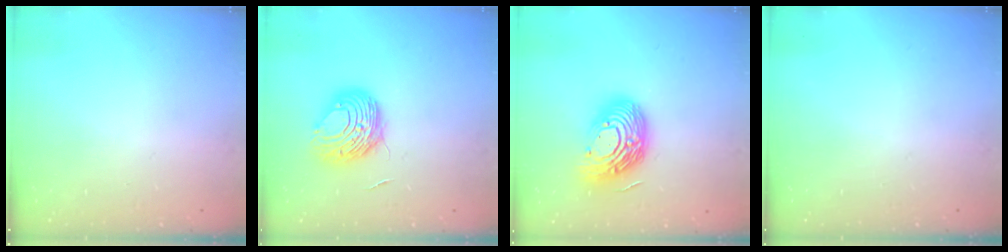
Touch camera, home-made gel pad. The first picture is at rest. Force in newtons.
{"total": 9.2, "press": 9.2, "slide": 1.1}
{"total": 17.0, "press": 16.9, "slide": 1.3}
{"total": 0.0}